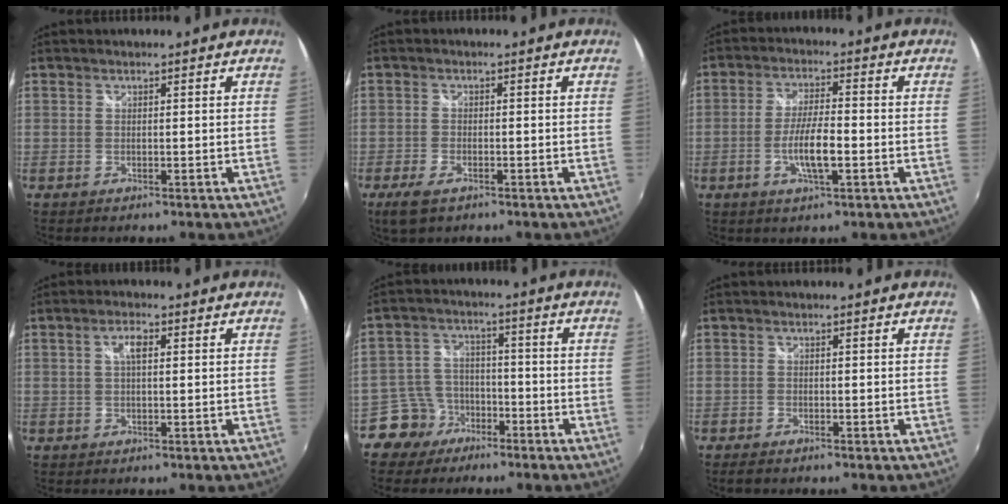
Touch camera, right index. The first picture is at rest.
{"total": 4.7, "force": [-3.0, 2.1, 3.0], "torque": [-0.077, -0.012, -0.056]}
{"total": 7.1, "force": [-2.3, 1.5, 6.6], "torque": [-0.129, -0.003, -0.040]}
{"total": 2.8, "force": [0.6, 1.0, 2.6], "torque": [-0.048, 0.007, 0.008]}
{"total": 7.2, "force": [-4.8, 5.4, 0.3], "torque": [-0.026, 0.024, -0.086]}
{"total": 2.0, "force": [-1.6, 0.7, 0.9], "torque": [-0.023, -0.009, -0.031]}